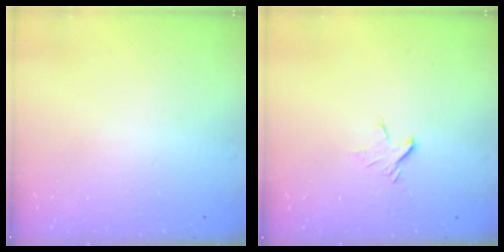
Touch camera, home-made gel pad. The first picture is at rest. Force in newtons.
{"total": 3.7, "press": 3.7, "slide": 0.3}